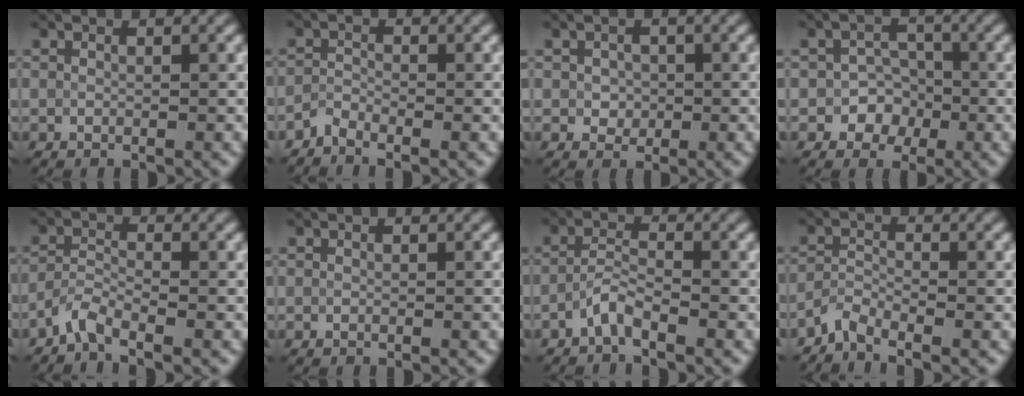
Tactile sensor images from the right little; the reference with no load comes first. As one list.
[{"total": 1.3, "force": [-1.2, 0.3, 0.5], "torque": [-0.011, 0.001, -0.029]}, {"total": 1.5, "force": [0.1, 1.3, 0.7], "torque": [-0.013, -0.002, -0.001]}, {"total": 3.1, "force": [-1.1, 2.6, 1.2], "torque": [0.003, 0.006, -0.027]}, {"total": 2.2, "force": [-1.7, 0.4, 1.2], "torque": [-0.027, 0.002, -0.045]}, {"total": 0.0}, {"total": 1.9, "force": [-1.3, 0.4, 1.3], "torque": [-0.030, 0.006, -0.031]}, {"total": 2.1, "force": [-1.8, 0.4, 0.9], "torque": [-0.020, 0.001, -0.045]}]